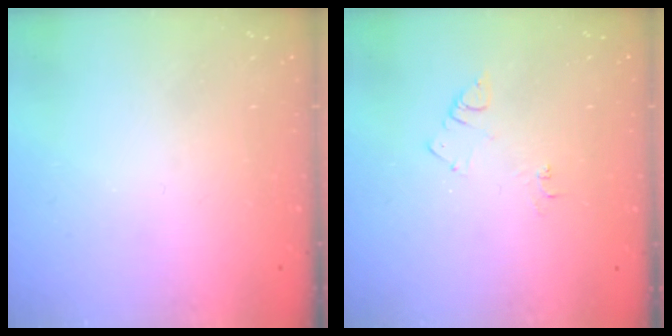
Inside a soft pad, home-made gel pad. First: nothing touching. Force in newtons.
{"total": 6.3, "press": 6.3, "slide": 0.8}